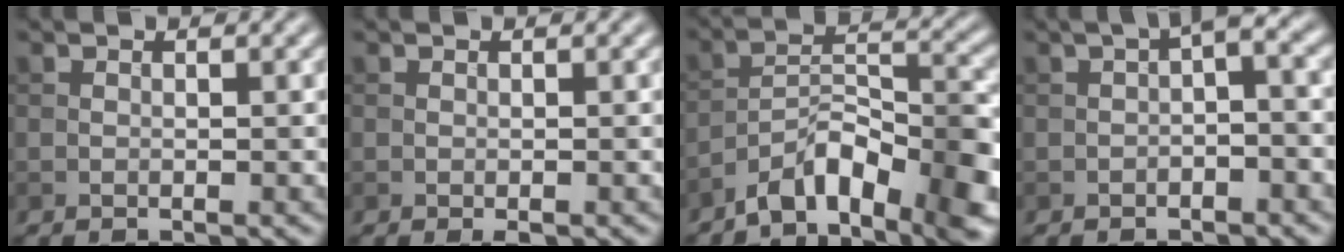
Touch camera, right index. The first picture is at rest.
{"total": 0.8, "force": [-0.5, 0.3, 0.6], "torque": [-0.009, -0.003, -0.006]}
{"total": 8.6, "force": [-5.8, 2.9, 5.7], "torque": [-0.084, 0.008, -0.101]}
{"total": 2.9, "force": [-0.2, 1.1, 2.6], "torque": [-0.036, 0.013, -0.009]}